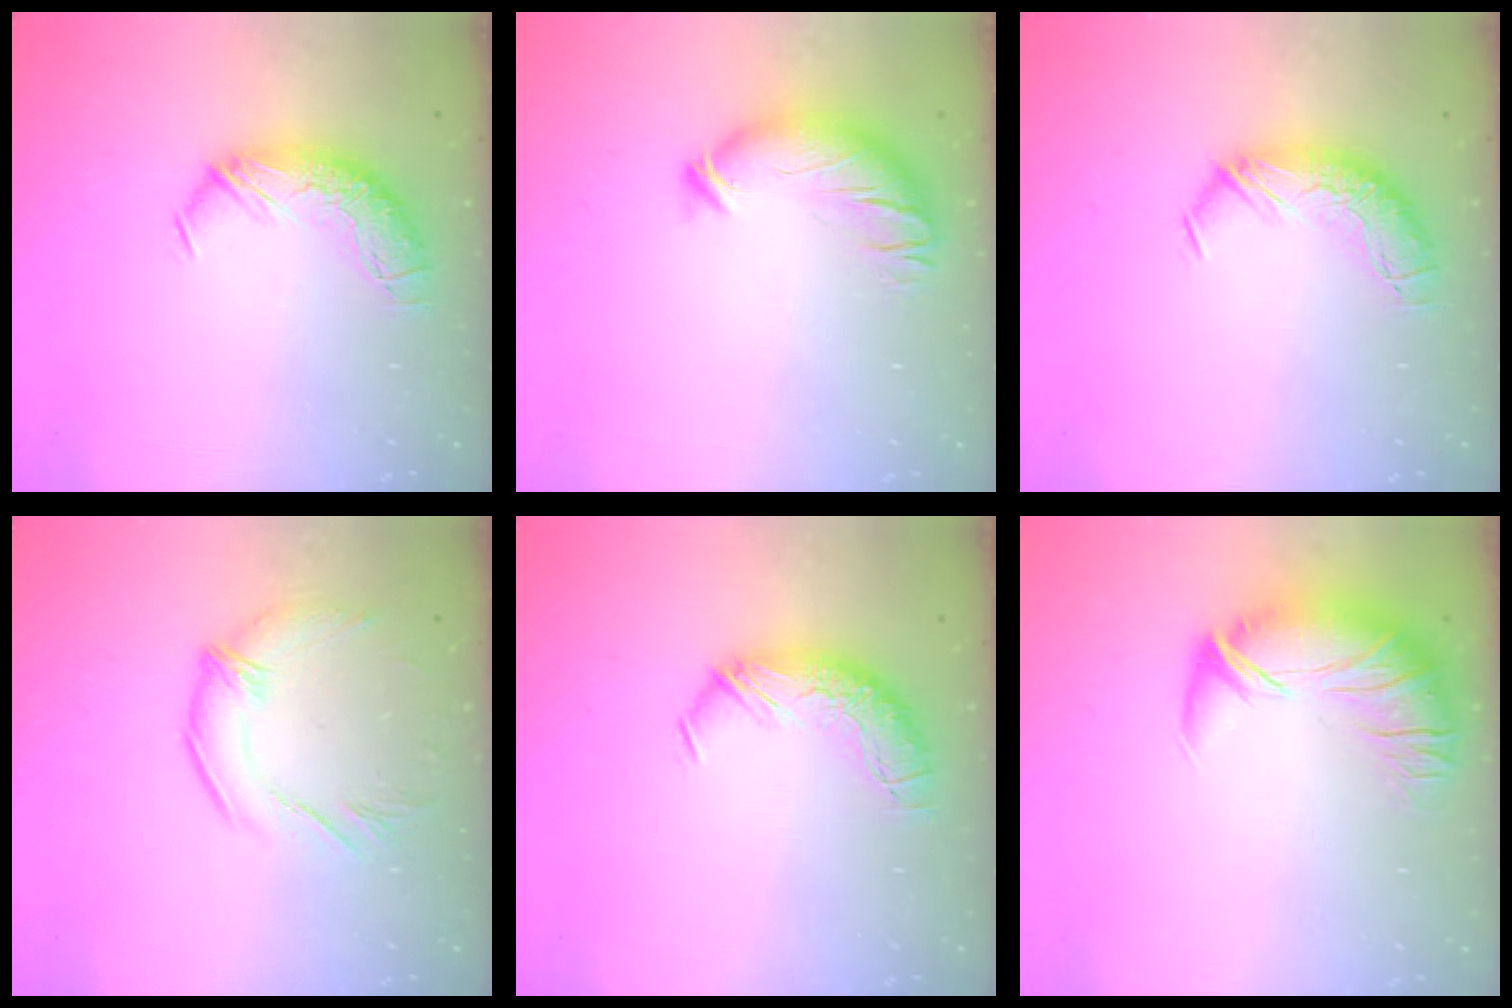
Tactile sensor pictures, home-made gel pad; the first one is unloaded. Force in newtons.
{"total": 3.7, "press": 2.9, "slide": 2.4}
{"total": 0.0}
{"total": 2.3, "press": 1.8, "slide": 1.4}
{"total": 0.0}
{"total": 3.1, "press": 1.0, "slide": 2.9}